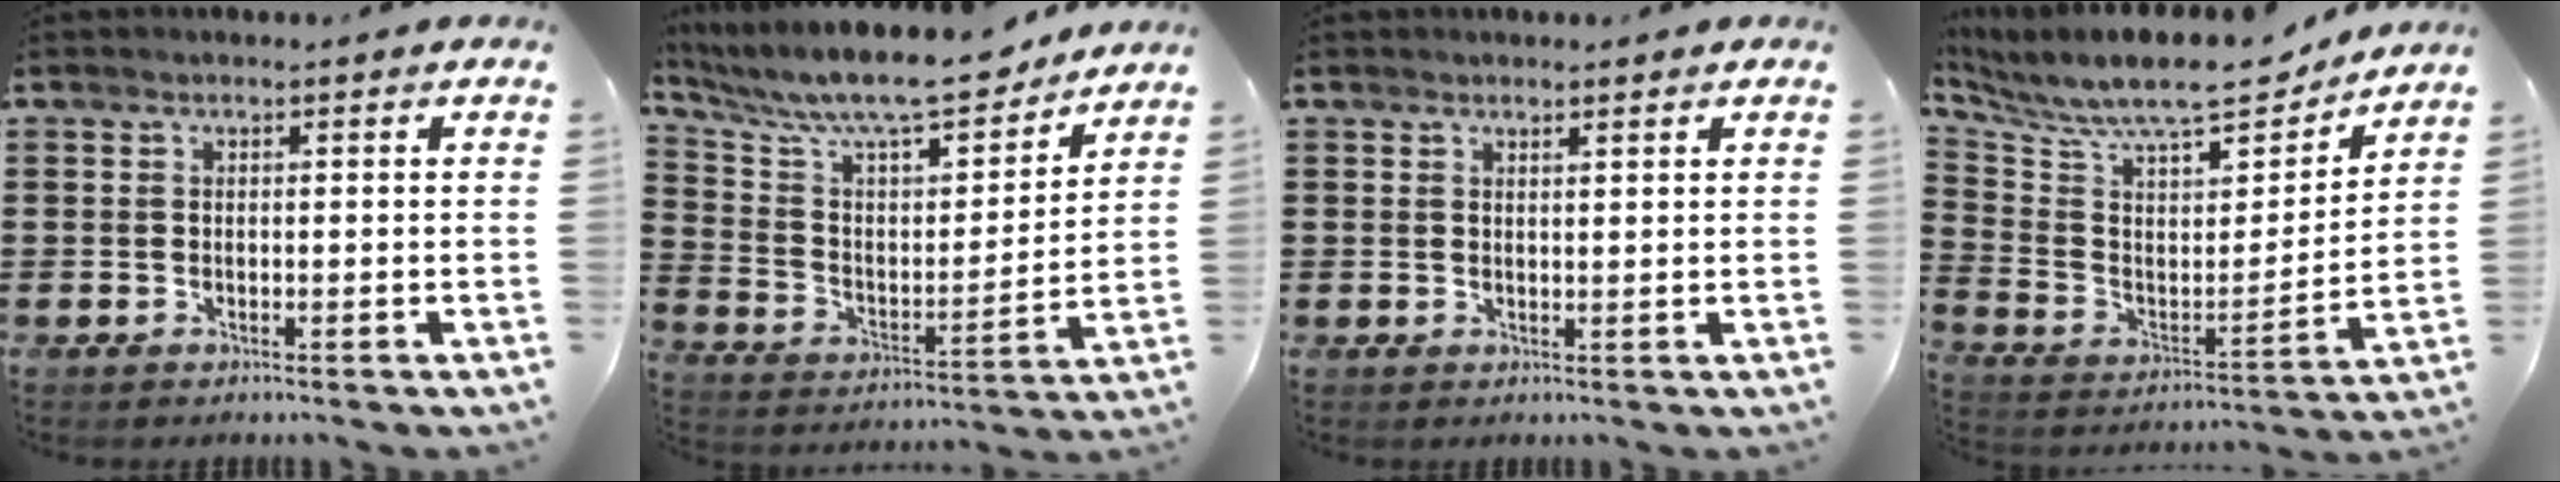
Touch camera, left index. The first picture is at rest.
{"total": 11.1, "force": [10.0, 1.4, 4.8], "torque": [-0.125, -0.069, 0.168]}
{"total": 1.5, "force": [1.3, 0.1, 0.6], "torque": [-0.014, 0.000, 0.025]}
{"total": 10.8, "force": [9.5, 2.1, 4.8], "torque": [-0.126, -0.066, 0.161]}